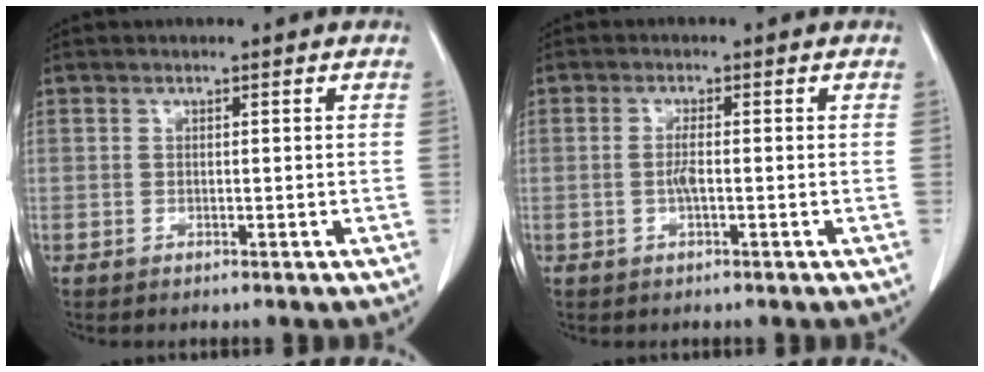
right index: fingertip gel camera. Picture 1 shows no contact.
{"total": 2.0, "force": [-0.4, 0.1, 1.9], "torque": [-0.043, -0.001, -0.009]}